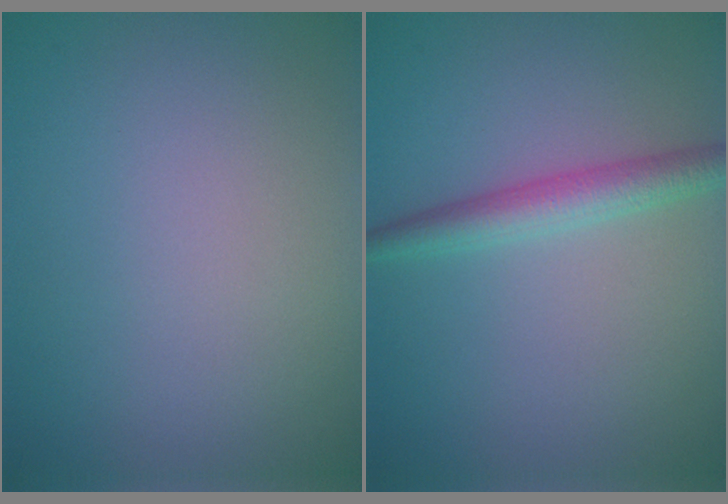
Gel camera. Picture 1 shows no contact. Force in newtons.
{"total": 2.9, "press": 2.9, "slide": 0.1}